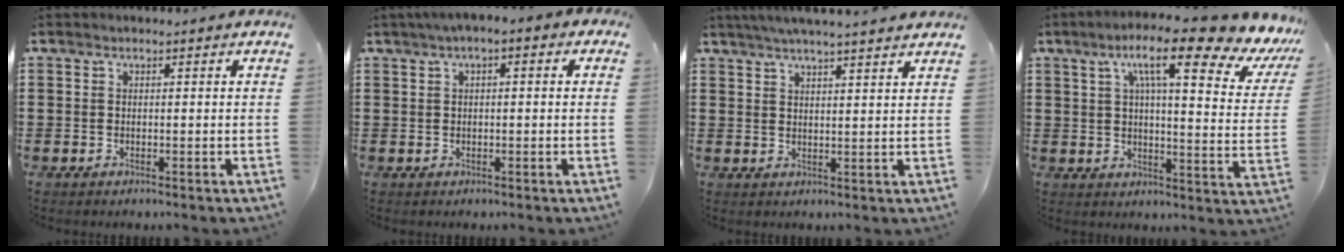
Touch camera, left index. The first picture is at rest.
{"total": 1.8, "force": [-0.1, 0.5, 1.7], "torque": [-0.031, 0.001, -0.005]}
{"total": 3.8, "force": [3.4, -0.6, 1.4], "torque": [-0.037, -0.010, 0.061]}
{"total": 12.7, "force": [8.0, 1.0, 9.8], "torque": [-0.173, -0.033, 0.117]}